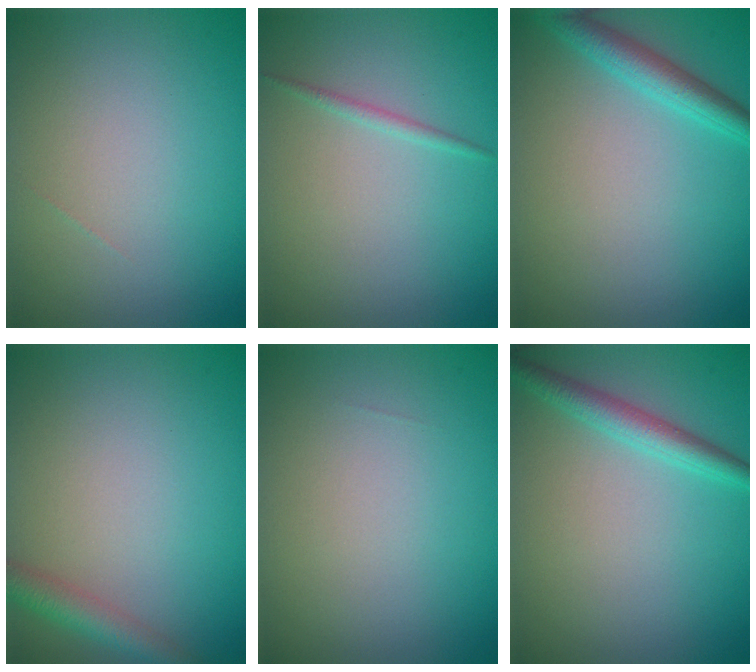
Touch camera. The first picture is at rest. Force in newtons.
{"total": 0.8, "press": 0.8, "slide": 0.0}
{"total": 2.8, "press": 2.8, "slide": 0.1}
{"total": 2.5, "press": 2.5, "slide": 0.1}
{"total": 0.0}
{"total": 2.6, "press": 2.6, "slide": 0.1}